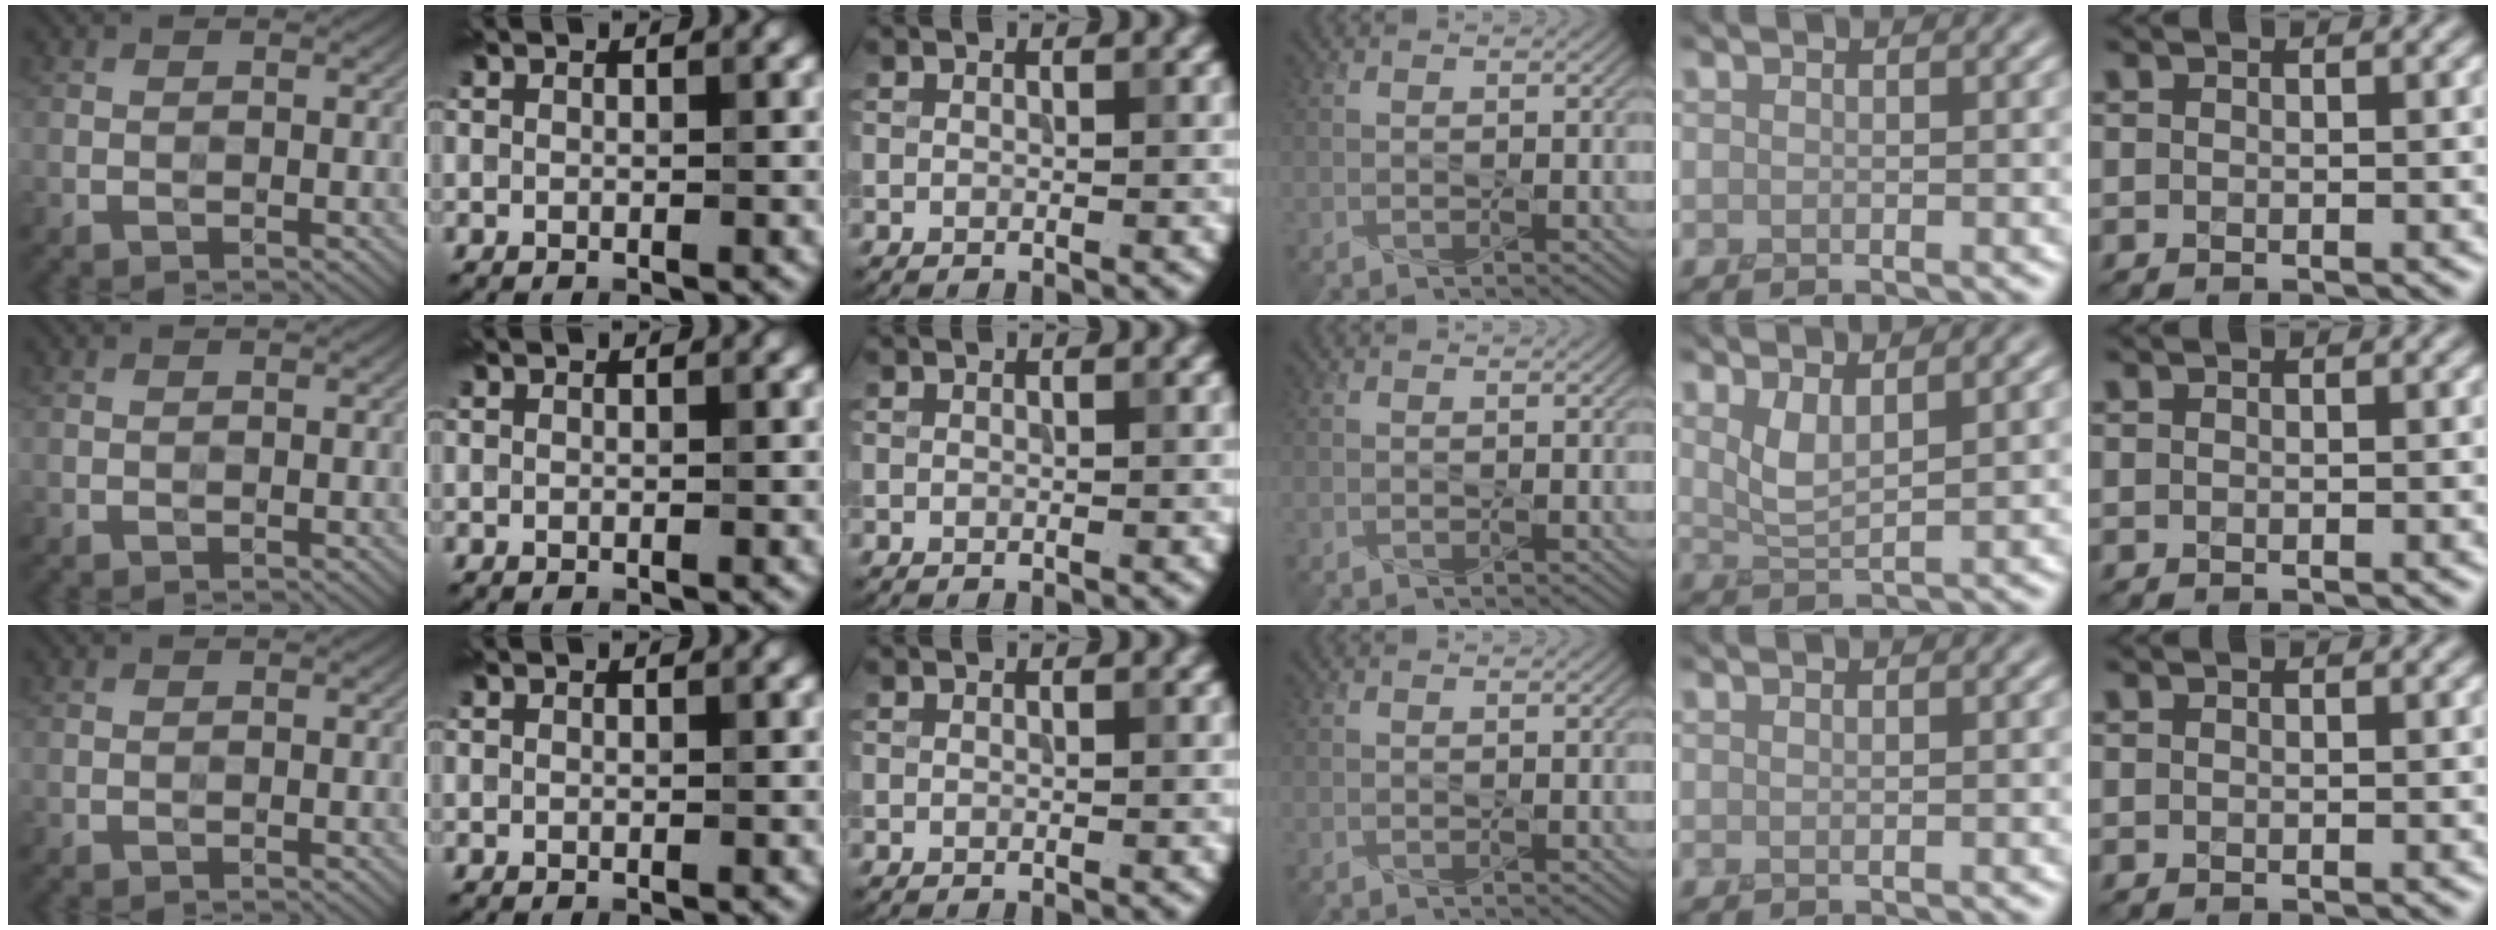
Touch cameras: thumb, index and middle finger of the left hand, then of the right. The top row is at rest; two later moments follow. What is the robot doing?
{"motion": "press", "object": "sticky note"}